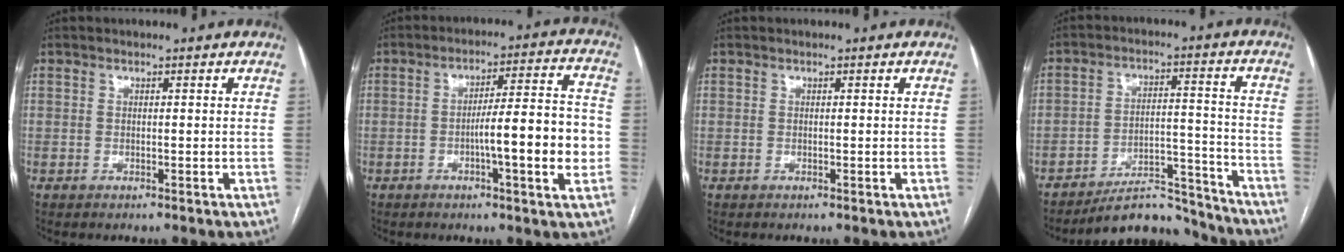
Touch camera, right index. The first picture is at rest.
{"total": 11.9, "force": [-2.6, 0.9, 11.6], "torque": [-0.171, 0.013, -0.041]}
{"total": 0.0}
{"total": 10.4, "force": [-9.9, 2.9, 1.0], "torque": [0.006, 0.051, -0.154]}